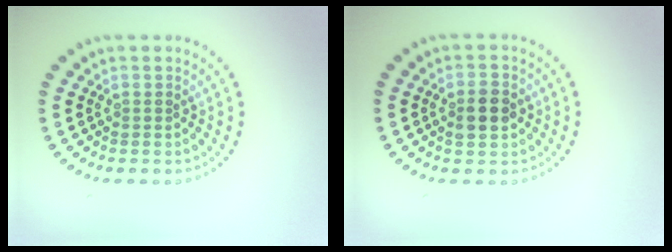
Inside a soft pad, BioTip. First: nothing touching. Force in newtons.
{"total": 2.9, "press": 2.9, "slide": 0.2}